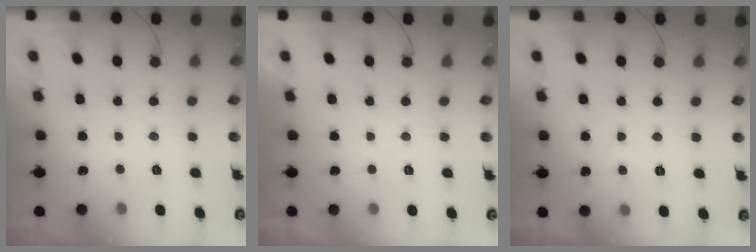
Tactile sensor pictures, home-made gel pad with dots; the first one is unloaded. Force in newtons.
{"total": 2.2, "press": 2.2, "slide": 0.3}
{"total": 3.9, "press": 3.8, "slide": 0.6}